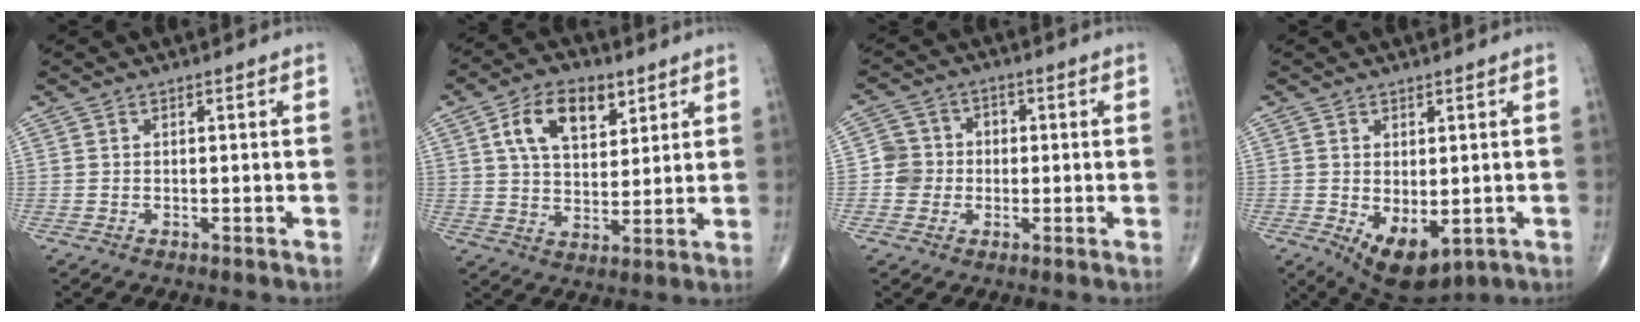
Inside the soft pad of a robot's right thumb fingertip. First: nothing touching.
{"total": 11.6, "force": [5.1, 6.6, 8.0], "torque": [-0.114, -0.014, 0.091]}
{"total": 5.5, "force": [-0.6, 5.3, 1.2], "torque": [0.013, 0.016, -0.021]}
{"total": 8.6, "force": [-2.3, 4.6, 6.9], "torque": [-0.095, -0.008, -0.016]}